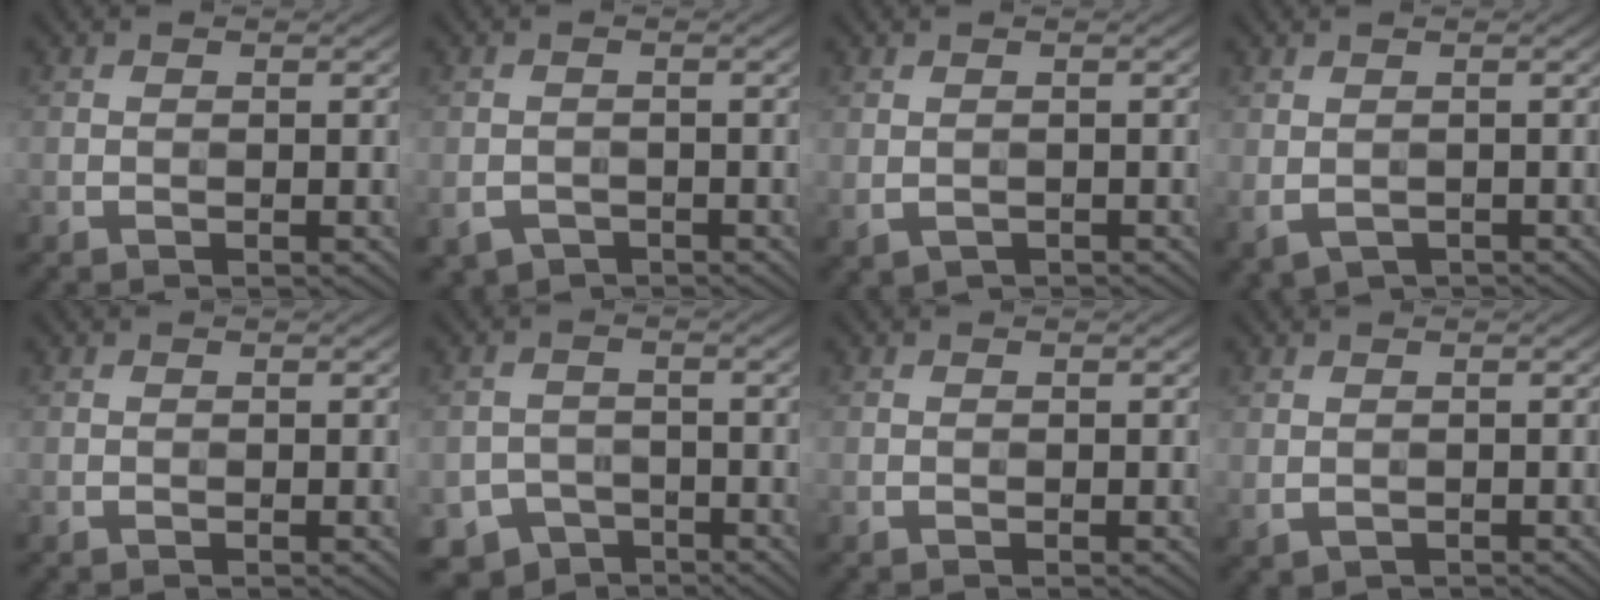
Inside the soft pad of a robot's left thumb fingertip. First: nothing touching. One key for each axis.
{"total": 2.2, "fx": -1.4, "fy": 1.6, "fz": 0.7, "tx": -0.014, "ty": -0.008, "tz": -0.027}
{"total": 1.3, "fx": -0.4, "fy": 1.0, "fz": 0.8, "tx": -0.019, "ty": -0.007, "tz": -0.002}
{"total": 2.3, "fx": -0.6, "fy": 1.6, "fz": 1.5, "tx": -0.033, "ty": -0.012, "tz": -0.004}
{"total": 0.0}
{"total": 6.0, "fx": -4.3, "fy": 3.9, "fz": 1.3, "tx": -0.019, "ty": -0.012, "tz": -0.071}
{"total": 0.0}
{"total": 1.0, "fx": -0.1, "fy": 0.8, "fz": 0.6, "tx": -0.017, "ty": -0.005, "tz": 0.002}